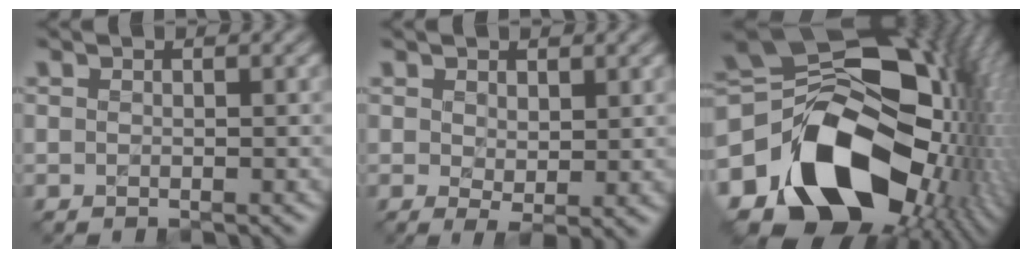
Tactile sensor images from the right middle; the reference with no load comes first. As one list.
[{"total": 1.6, "force": [0.7, 0.8, 1.2], "torque": [-0.023, -0.005, 0.016]}, {"total": 18.8, "force": [-2.9, 13.4, 12.9], "torque": [-0.244, -0.020, -0.032]}]